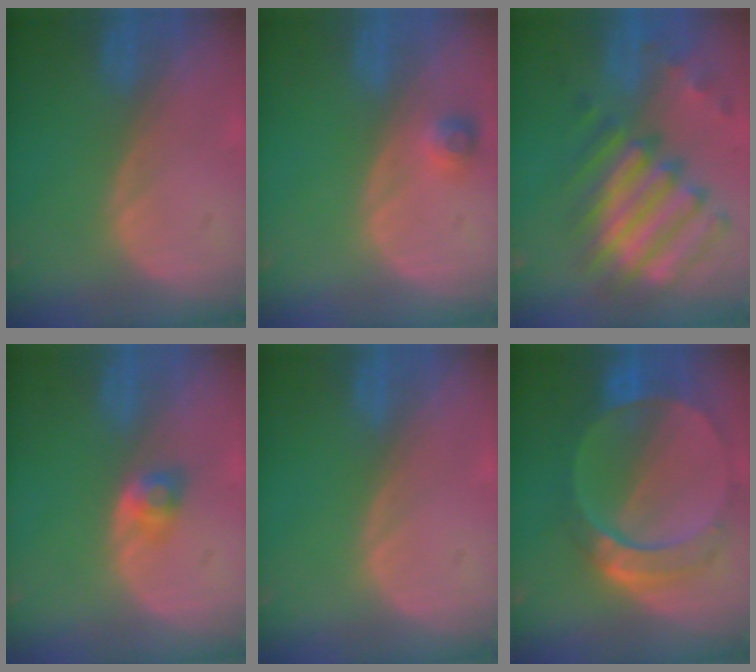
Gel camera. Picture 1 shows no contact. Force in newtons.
{"total": 2.2, "press": 2.2, "slide": 0.4}
{"total": 12.1, "press": 10.4, "slide": 6.1}
{"total": 2.6, "press": 2.3, "slide": 1.2}
{"total": 0.0}
{"total": 9.4, "press": 8.3, "slide": 4.5}